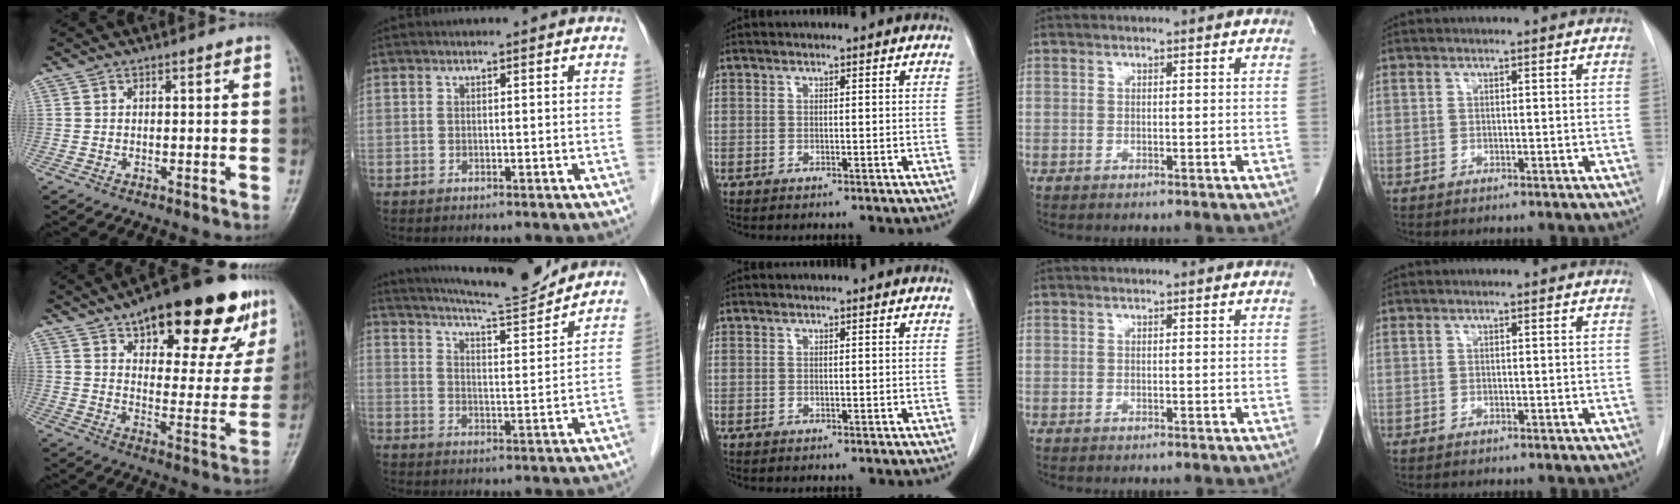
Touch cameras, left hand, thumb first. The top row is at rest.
{"thumb": {"total": 25.6, "force": [15.4, 10.2, 17.8], "torque": [-0.201, -0.034, 0.218]}, "index": {"total": 13.3, "force": [12.5, 0.1, 4.4], "torque": [-0.079, -0.004, 0.186]}}